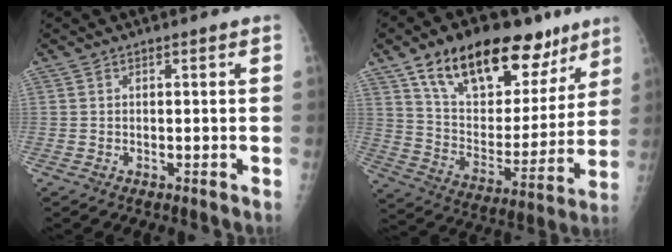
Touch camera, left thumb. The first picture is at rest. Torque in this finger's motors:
{"motor_torque": [0.45, 0.54, 1.51, -1.25, 0.39]}